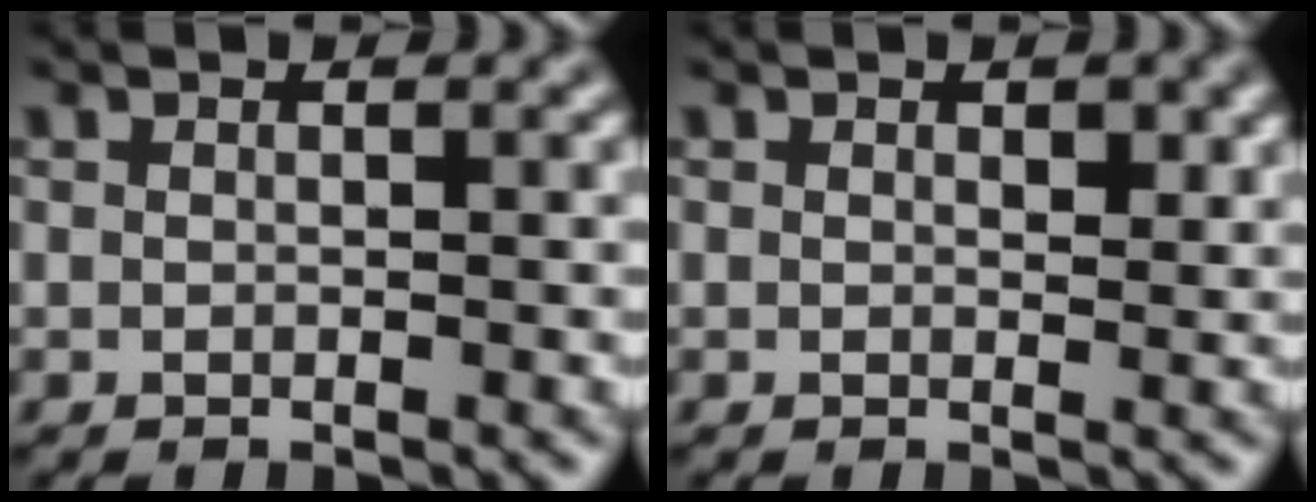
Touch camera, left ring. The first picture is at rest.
{"total": 1.0, "force": [0.5, 0.6, 0.7], "torque": [-0.006, -0.004, 0.008]}